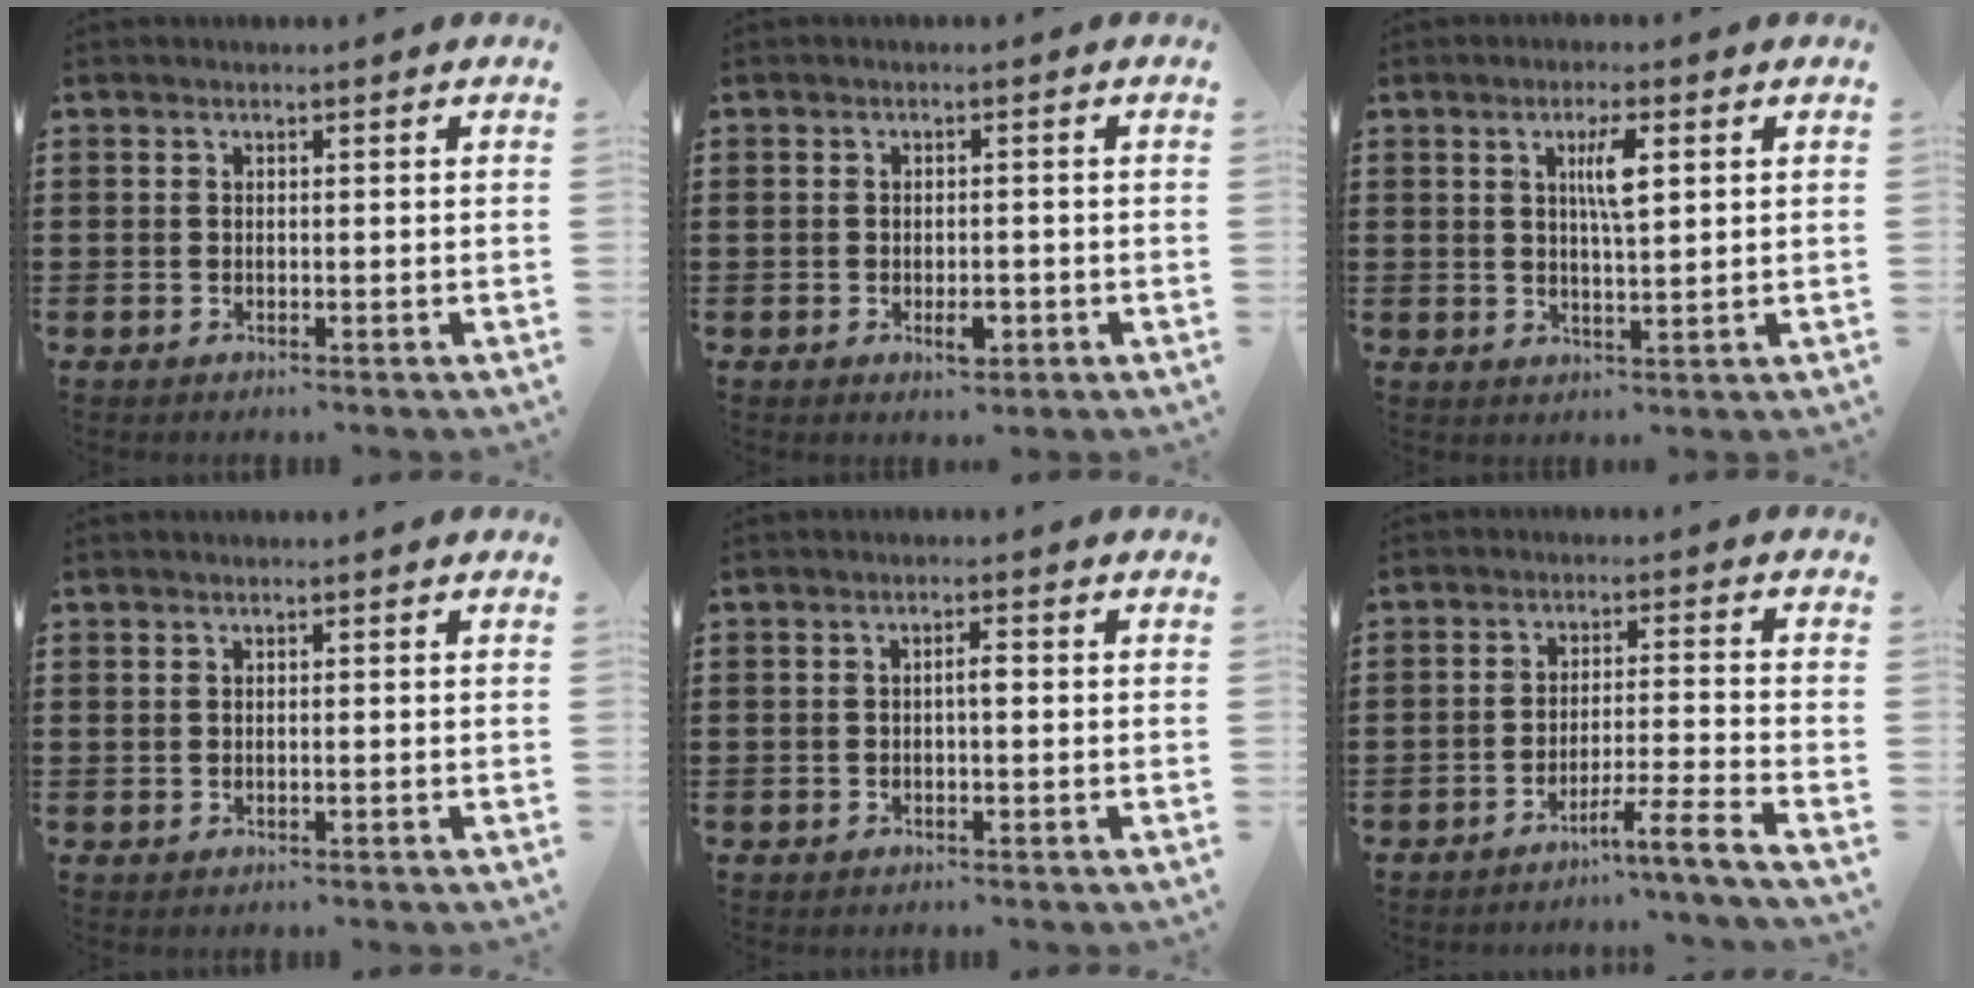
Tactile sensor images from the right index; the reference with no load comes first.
{"total": 2.9, "force": [-1.0, 1.5, 2.2], "torque": [-0.040, 0.003, -0.019]}
{"total": 4.6, "force": [1.4, 1.1, 4.3], "torque": [-0.081, 0.005, 0.019]}
{"total": 0.0}
{"total": 1.6, "force": [-0.2, 0.4, 1.6], "torque": [-0.029, 0.003, -0.004]}
{"total": 5.0, "force": [-4.2, -1.2, 2.4], "torque": [-0.037, -0.015, -0.081]}